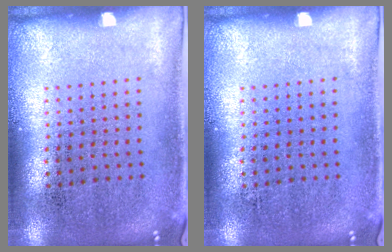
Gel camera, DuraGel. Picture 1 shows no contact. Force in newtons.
{"total": 0.0}